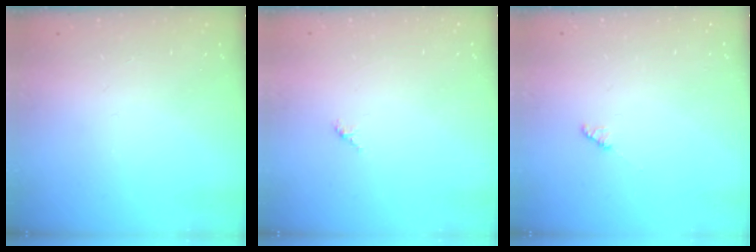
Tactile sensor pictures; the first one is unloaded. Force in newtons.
{"total": 1.5, "press": 1.4, "slide": 0.4}
{"total": 2.2, "press": 2.2, "slide": 0.3}